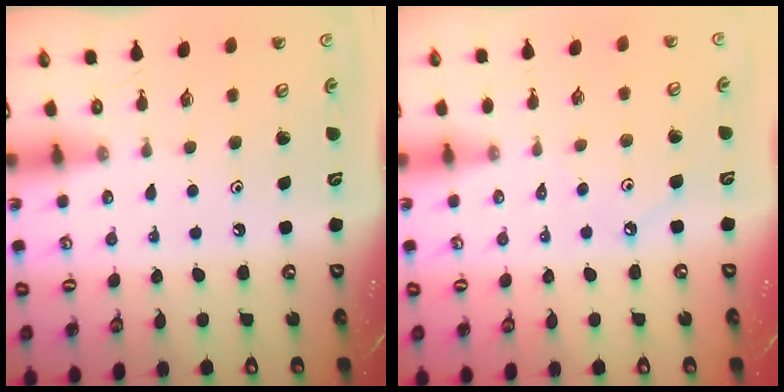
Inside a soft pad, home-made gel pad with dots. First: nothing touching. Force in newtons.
{"total": 1.7, "press": 1.7, "slide": 0.3}